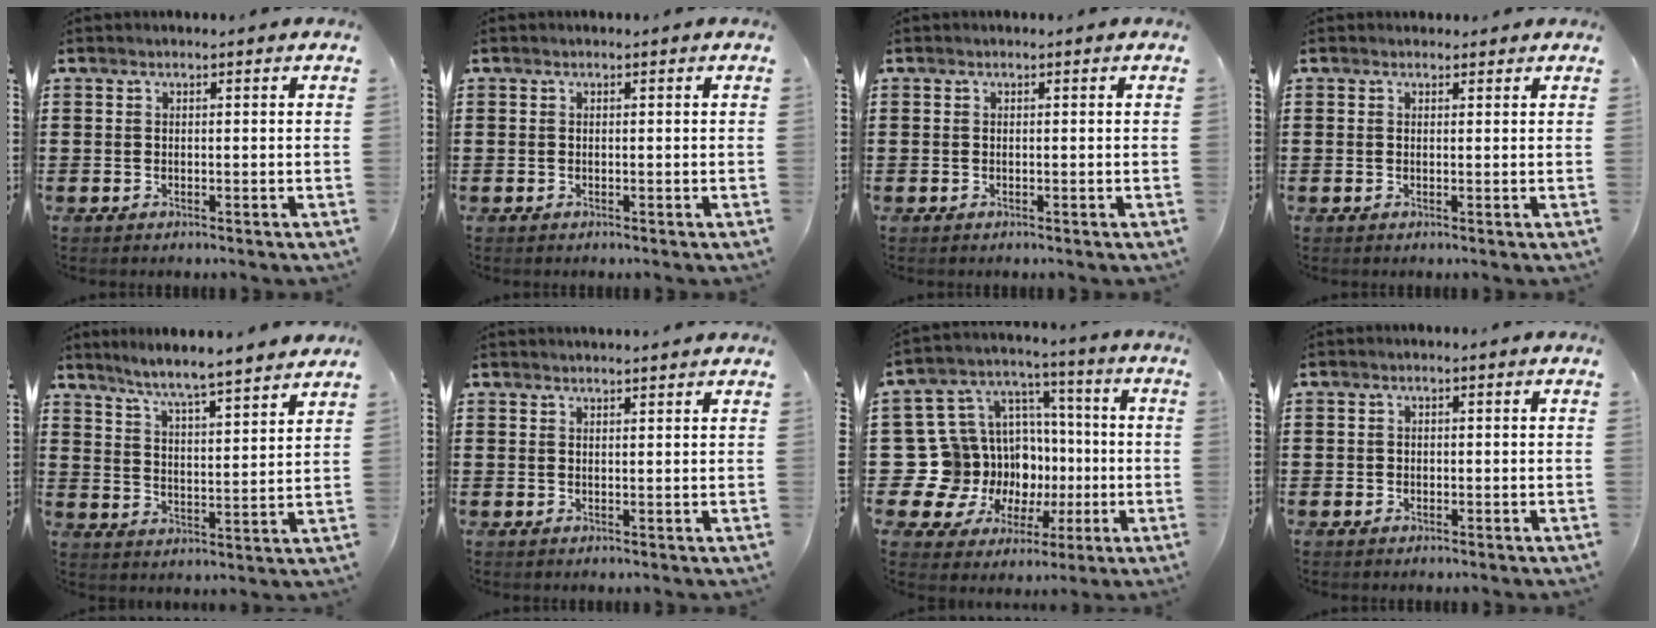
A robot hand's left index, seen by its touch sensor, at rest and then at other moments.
{"total": 0.0}
{"total": 0.0}
{"total": 0.9, "force": [0.7, 0.5, 0.1], "torque": [-0.003, 0.004, 0.014]}
{"total": 5.4, "force": [5.1, -0.8, 1.6], "torque": [-0.057, -0.041, 0.082]}
{"total": 1.5, "force": [1.5, -0.1, 0.1], "torque": [-0.005, 0.001, 0.031]}
{"total": 14.1, "force": [-2.8, 13.3, 3.9], "torque": [-0.140, -0.033, -0.019]}
{"total": 0.6, "force": [0.0, 0.6, 0.1], "torque": [-0.005, 0.003, 0.000]}